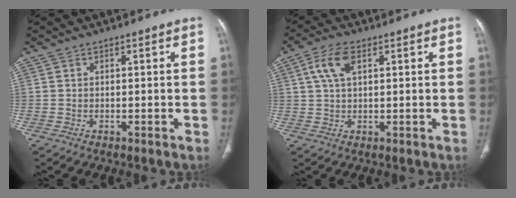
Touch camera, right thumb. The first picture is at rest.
{"total": 5.8, "force": [2.2, 2.8, 4.6], "torque": [-0.100, 0.008, 0.044]}